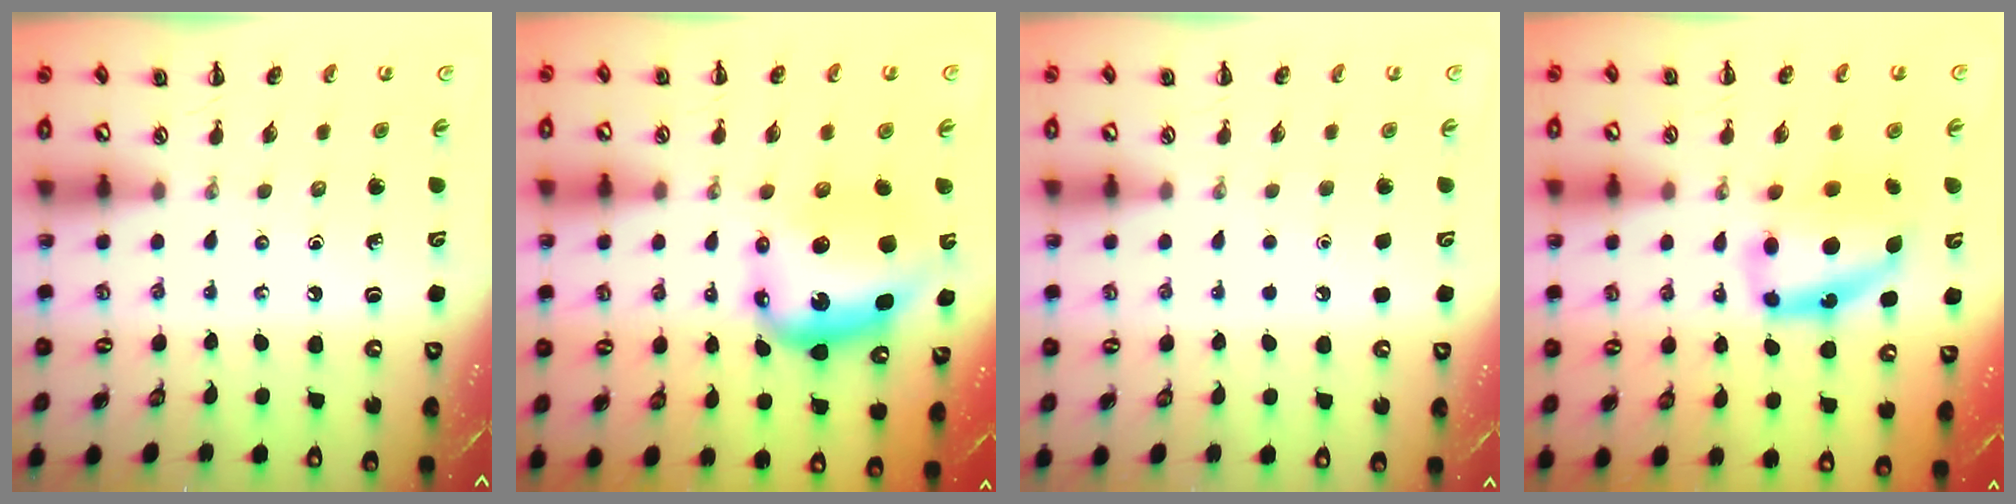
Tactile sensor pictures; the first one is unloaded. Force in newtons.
{"total": 8.3, "press": 8.0, "slide": 2.3}
{"total": 1.5, "press": 1.5, "slide": 0.1}
{"total": 10.0, "press": 9.8, "slide": 2.3}